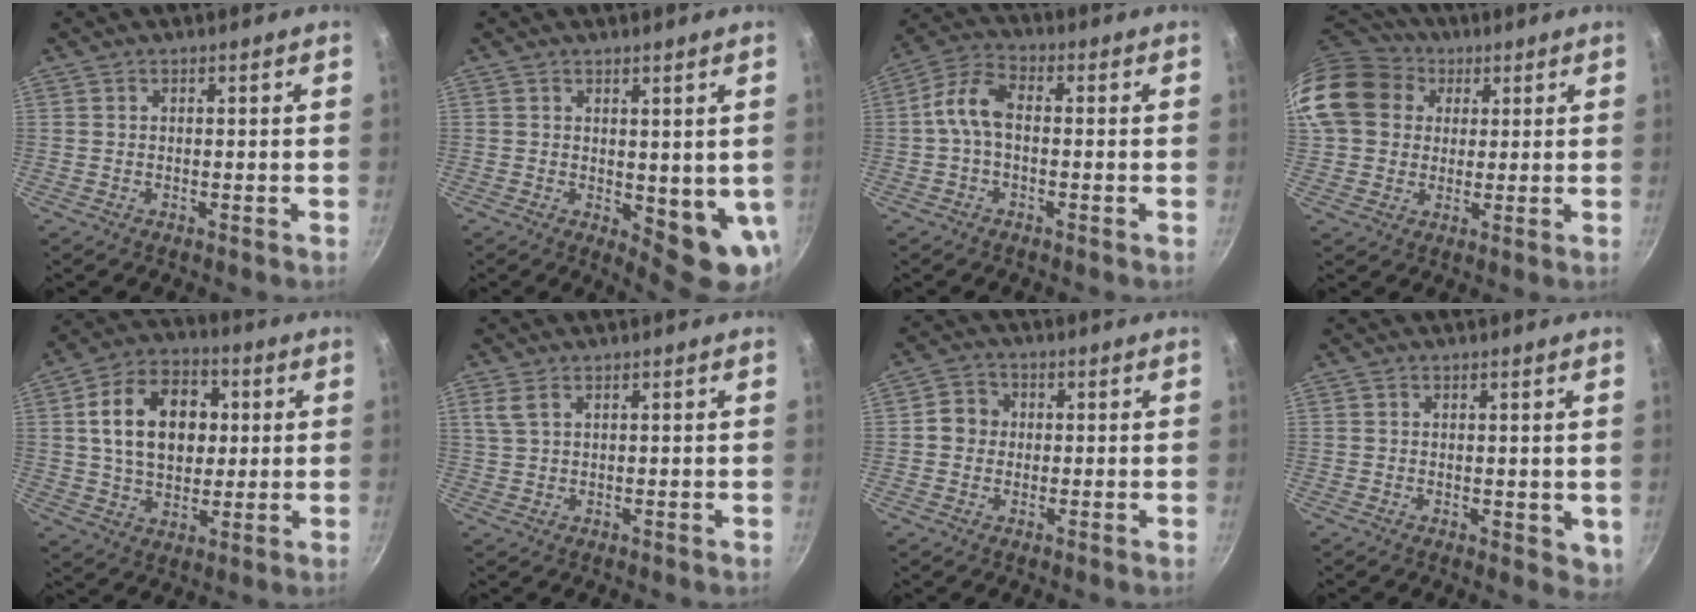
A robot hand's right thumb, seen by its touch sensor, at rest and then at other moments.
{"total": 7.8, "force": [0.6, 3.4, 7.0], "torque": [-0.074, -0.016, 0.019]}
{"total": 7.2, "force": [-0.6, 4.0, 6.0], "torque": [-0.122, 0.033, -0.025]}
{"total": 17.5, "force": [5.3, 14.4, 8.3], "torque": [-0.156, 0.025, 0.090]}
{"total": 16.6, "force": [2.8, 11.7, 11.5], "torque": [-0.157, 0.013, 0.040]}
{"total": 2.7, "force": [1.5, 1.4, 1.9], "torque": [-0.039, -0.001, 0.033]}
{"total": 4.5, "force": [0.2, 4.2, 1.6], "torque": [-0.004, 0.007, -0.009]}
{"total": 3.9, "force": [0.9, 2.2, 3.1], "torque": [-0.030, -0.011, 0.015]}